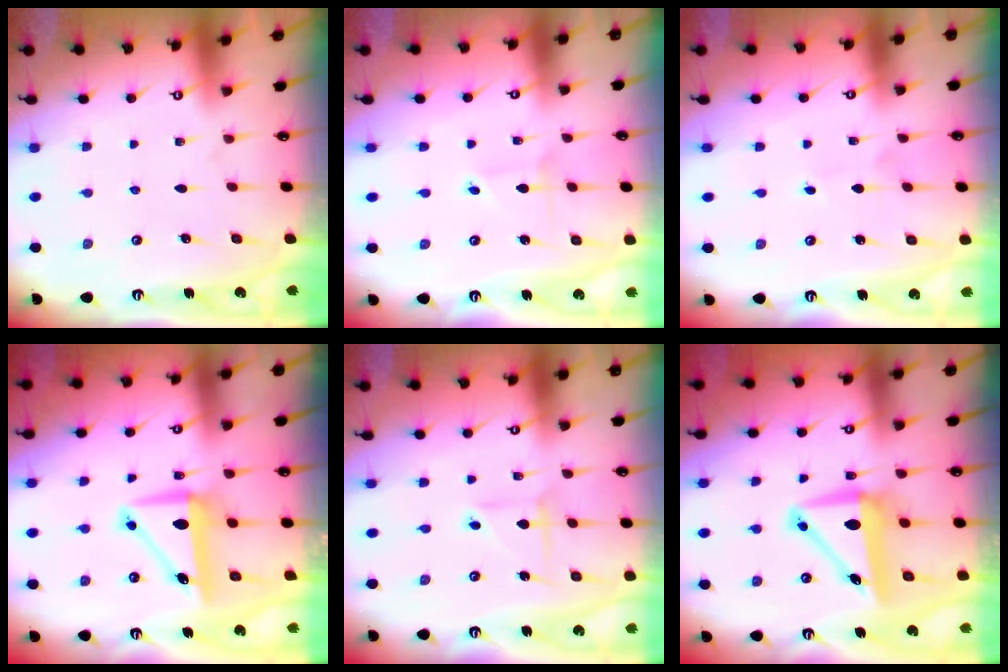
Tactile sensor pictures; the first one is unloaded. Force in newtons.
{"total": 1.8, "press": 1.8, "slide": 0.1}
{"total": 2.0, "press": 2.0, "slide": 0.1}
{"total": 8.4, "press": 8.2, "slide": 1.9}
{"total": 3.2, "press": 3.2, "slide": 0.4}
{"total": 9.6, "press": 9.1, "slide": 3.2}